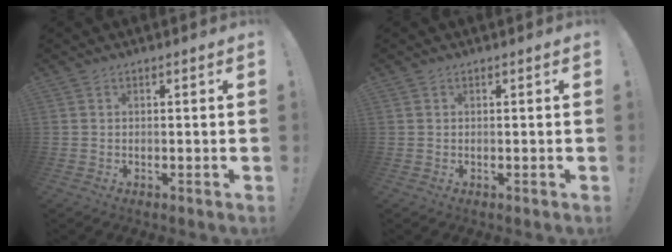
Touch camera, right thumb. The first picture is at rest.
{"total": 0.0}